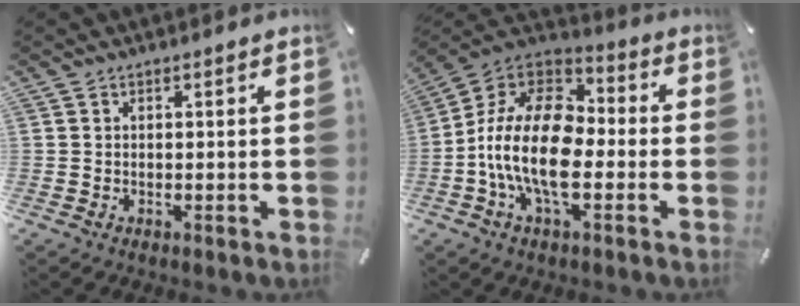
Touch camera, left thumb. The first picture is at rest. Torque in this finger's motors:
{"motor_torque": [0.07, 2.29, 1.79, 0.07, 0.74]}